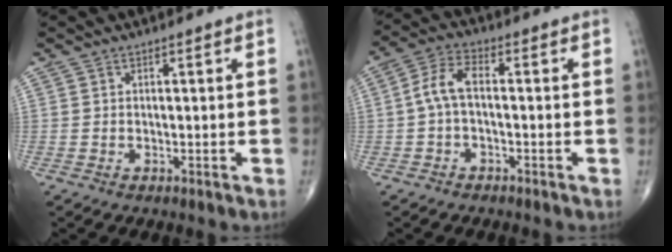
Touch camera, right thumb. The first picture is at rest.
{"total": 5.7, "force": [-0.5, 2.8, 5.0], "torque": [-0.101, 0.023, -0.019]}